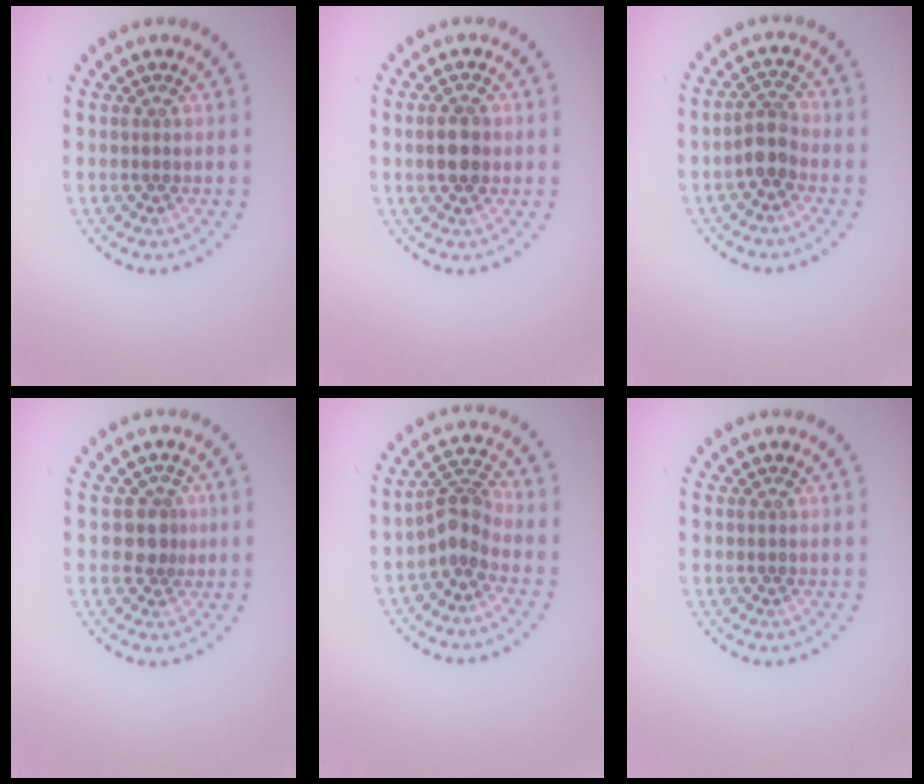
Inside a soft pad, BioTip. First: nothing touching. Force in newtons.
{"total": 2.4, "press": 2.4, "slide": 0.2}
{"total": 2.3, "press": 2.1, "slide": 1.1}
{"total": 2.1, "press": 1.7, "slide": 1.3}
{"total": 2.9, "press": 2.1, "slide": 1.9}
{"total": 0.0}